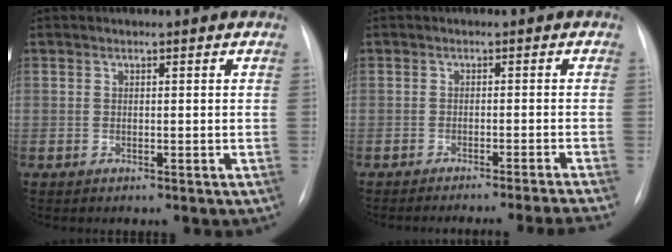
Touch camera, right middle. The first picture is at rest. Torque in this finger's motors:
{"motor_torque": [0.17, -0.18, 0.07, 0.04]}